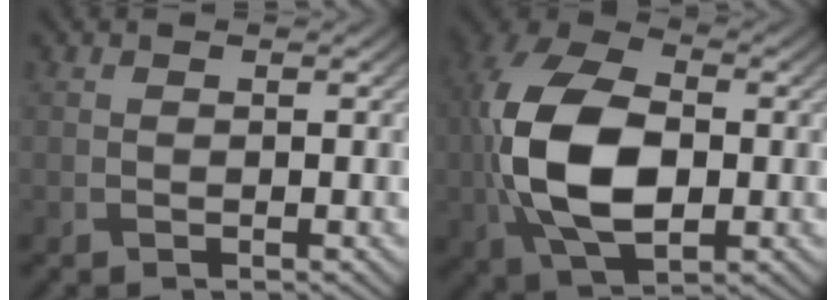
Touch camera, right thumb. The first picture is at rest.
{"total": 14.2, "force": [-1.2, 8.3, 11.4], "torque": [-0.260, 0.003, -0.030]}